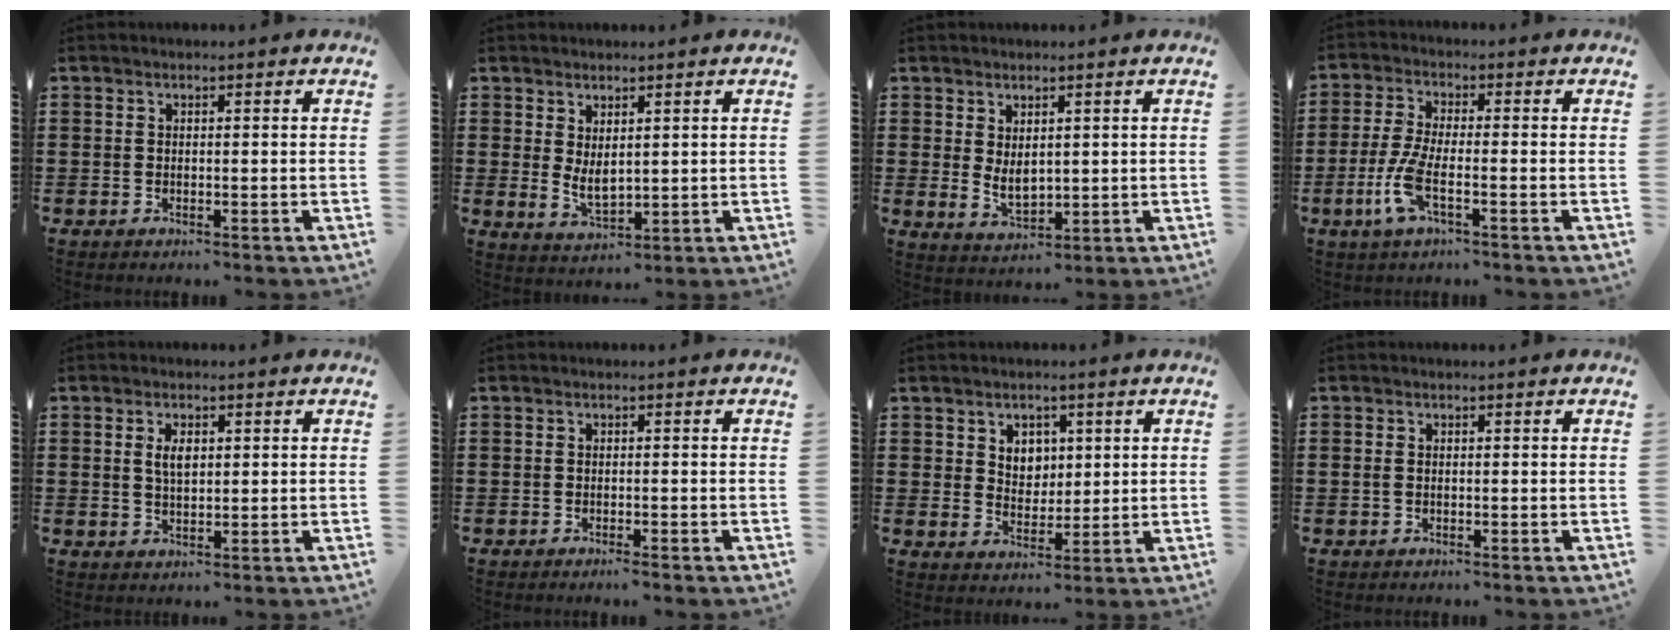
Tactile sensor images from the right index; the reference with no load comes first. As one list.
[{"total": 3.2, "force": [1.0, 1.6, 2.6], "torque": [-0.050, 0.002, 0.021]}, {"total": 3.4, "force": [0.8, 2.1, 2.6], "torque": [-0.045, 0.002, 0.015]}, {"total": 6.2, "force": [-2.6, 1.4, 5.5], "torque": [-0.141, -0.021, -0.055]}, {"total": 3.1, "force": [0.9, 1.4, 2.6], "torque": [-0.055, 0.007, 0.014]}, {"total": 0.7, "force": [-0.6, 0.0, 0.3], "torque": [-0.007, -0.003, -0.012]}, {"total": 4.0, "force": [1.9, 3.3, 1.1], "torque": [-0.029, 0.008, 0.033]}, {"total": 0.8, "force": [0.0, 0.6, 0.6], "torque": [-0.015, 0.004, -0.001]}]